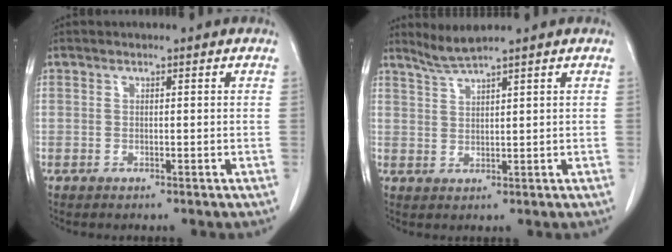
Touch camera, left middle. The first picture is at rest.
{"total": 2.9, "force": [2.5, -1.2, 0.8], "torque": [-0.023, -0.006, 0.060]}